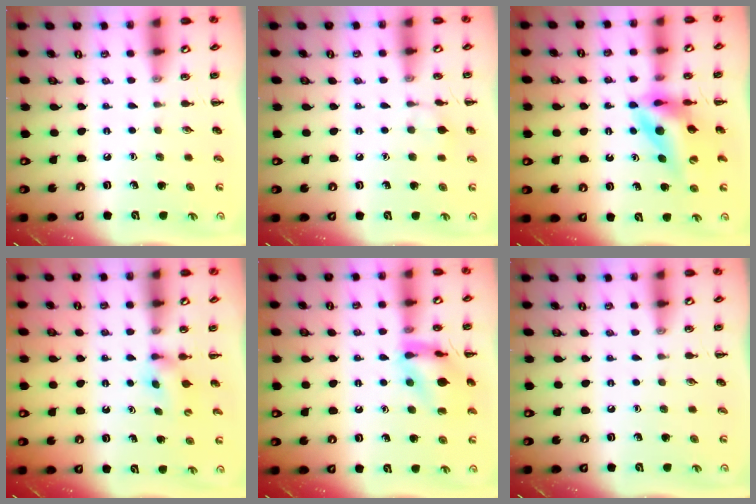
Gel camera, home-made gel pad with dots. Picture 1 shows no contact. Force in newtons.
{"total": 6.5, "press": 6.3, "slide": 1.8}
{"total": 11.4, "press": 10.7, "slide": 3.9}
{"total": 3.6, "press": 3.4, "slide": 1.1}
{"total": 12.9, "press": 12.9, "slide": 1.5}
{"total": 0.0}